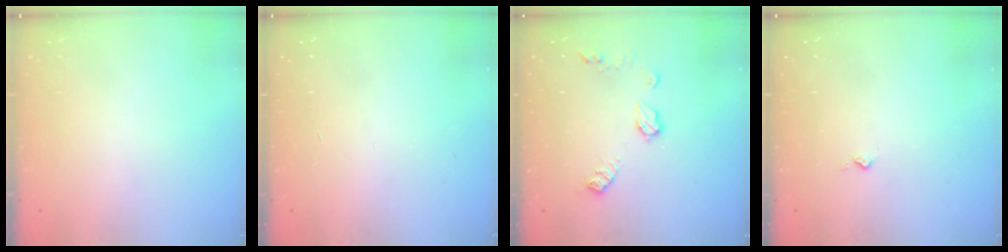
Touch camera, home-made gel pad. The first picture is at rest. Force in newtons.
{"total": 0.9, "press": 0.9, "slide": 0.2}
{"total": 8.3, "press": 8.3, "slide": 0.2}
{"total": 2.7, "press": 2.6, "slide": 0.4}